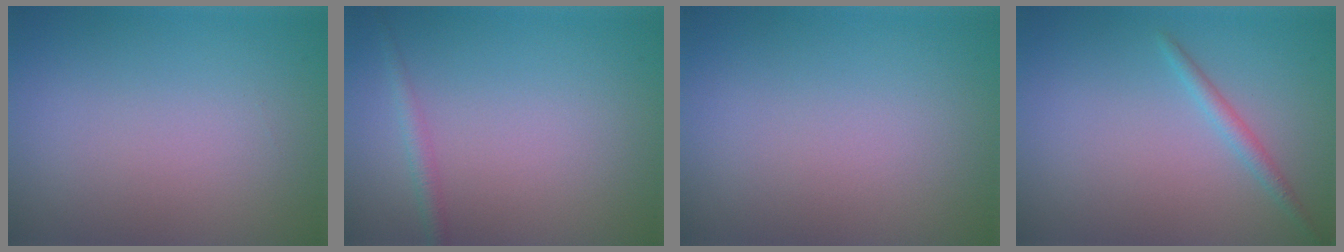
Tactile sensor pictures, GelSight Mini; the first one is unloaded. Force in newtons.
{"total": 1.5, "press": 1.5, "slide": 0.0}
{"total": 0.0}
{"total": 1.3, "press": 1.3, "slide": 0.0}